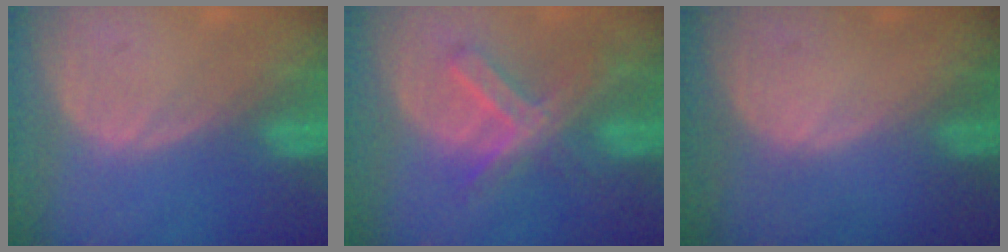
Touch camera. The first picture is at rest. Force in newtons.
{"total": 7.3, "press": 6.3, "slide": 3.7}
{"total": 0.6, "press": 0.1, "slide": 0.6}